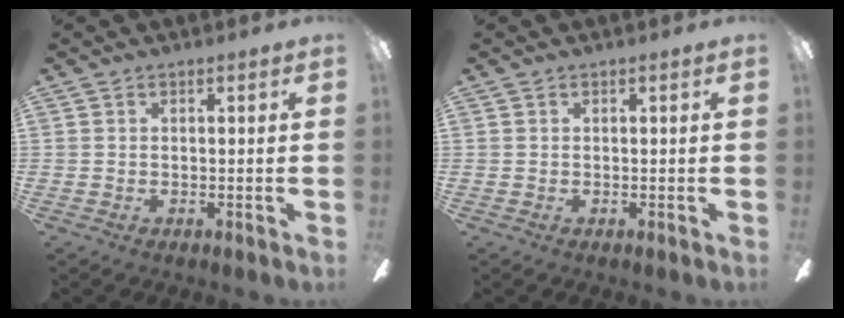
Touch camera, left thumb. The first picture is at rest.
{"total": 0.0}